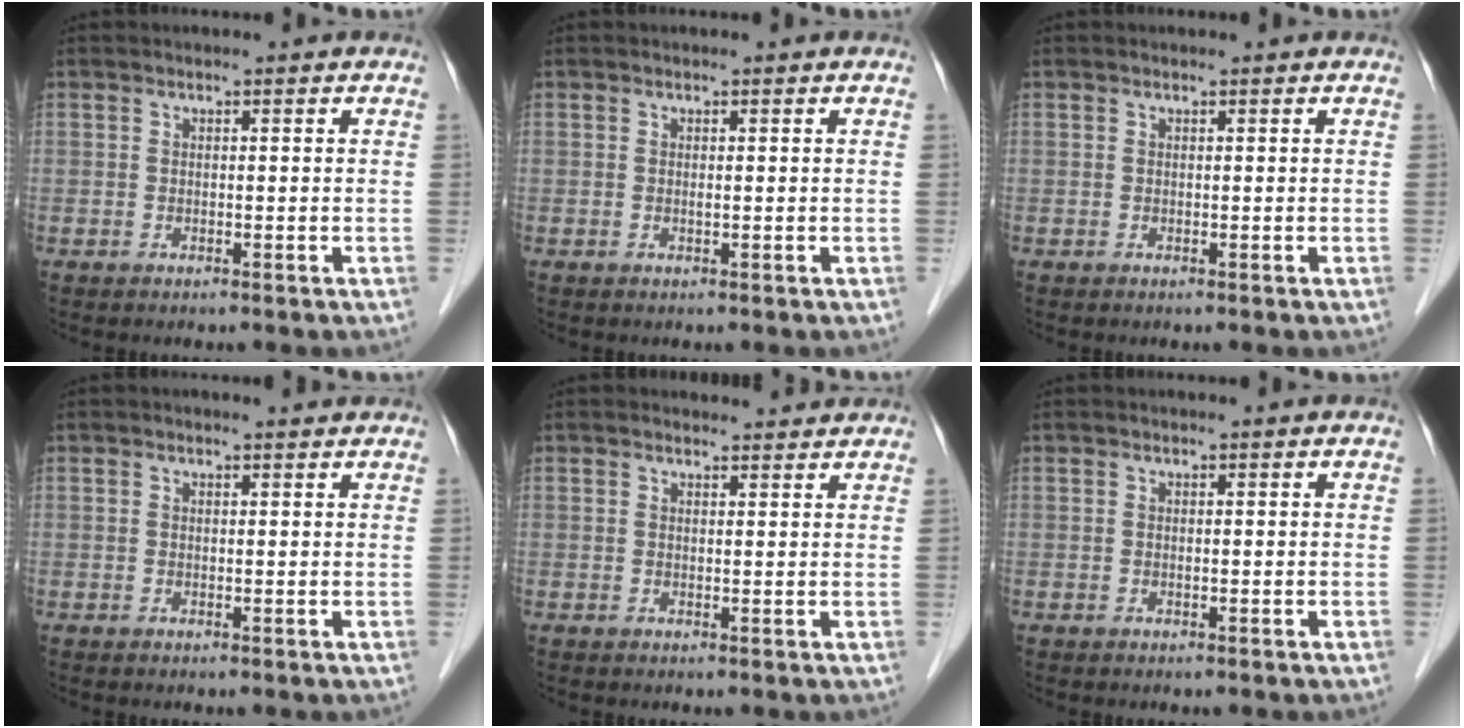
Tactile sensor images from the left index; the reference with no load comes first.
{"total": 0.0}
{"total": 0.0}
{"total": 1.3, "force": [1.2, 0.2, 0.5], "torque": [-0.013, 0.006, 0.017]}
{"total": 2.9, "force": [2.8, 0.6, 0.2], "torque": [-0.010, 0.007, 0.033]}
{"total": 0.0}